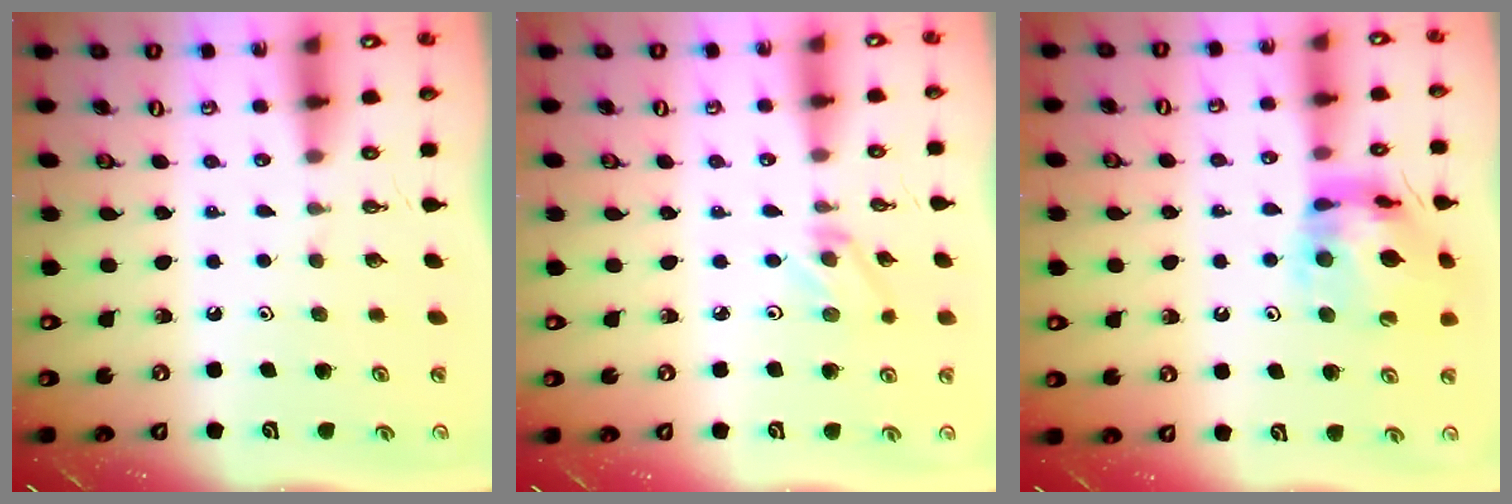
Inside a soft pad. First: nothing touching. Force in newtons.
{"total": 2.6, "press": 2.6, "slide": 0.4}
{"total": 14.4, "press": 14.3, "slide": 1.8}